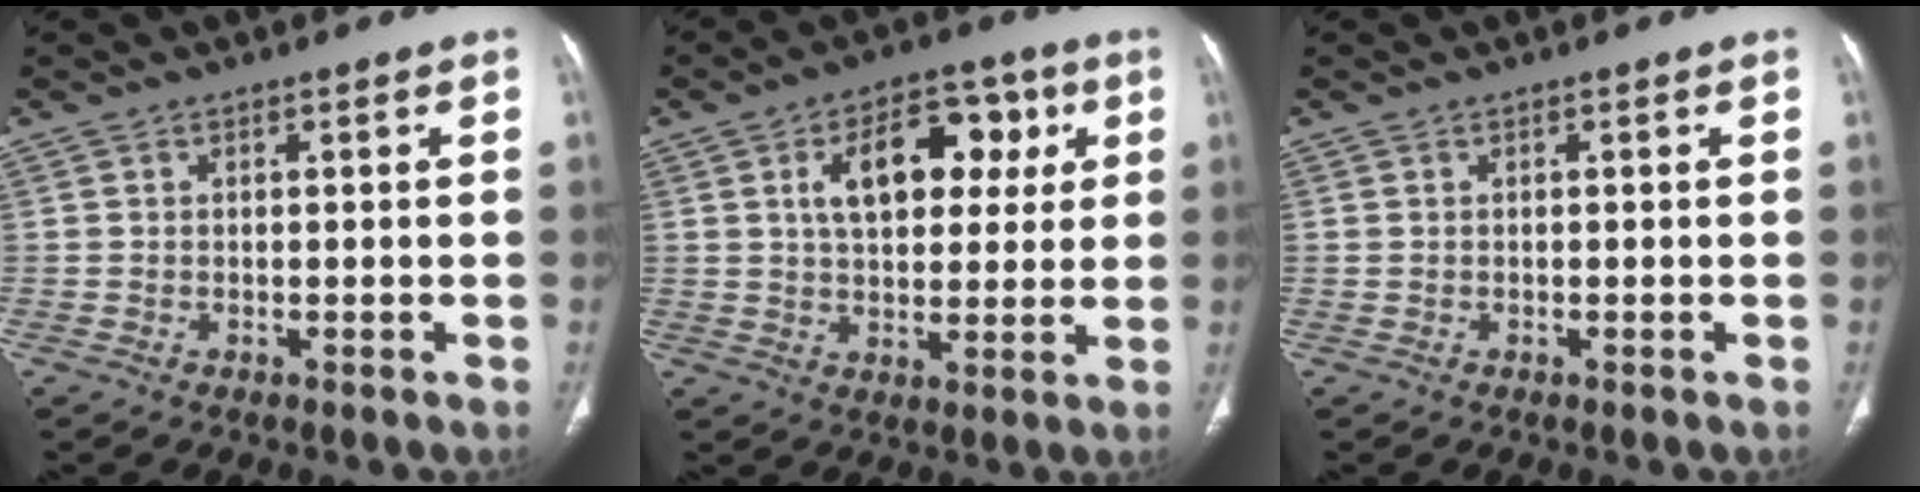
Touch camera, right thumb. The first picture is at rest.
{"total": 14.0, "force": [4.1, 8.3, 10.5], "torque": [-0.118, 0.007, 0.061]}
{"total": 0.0}